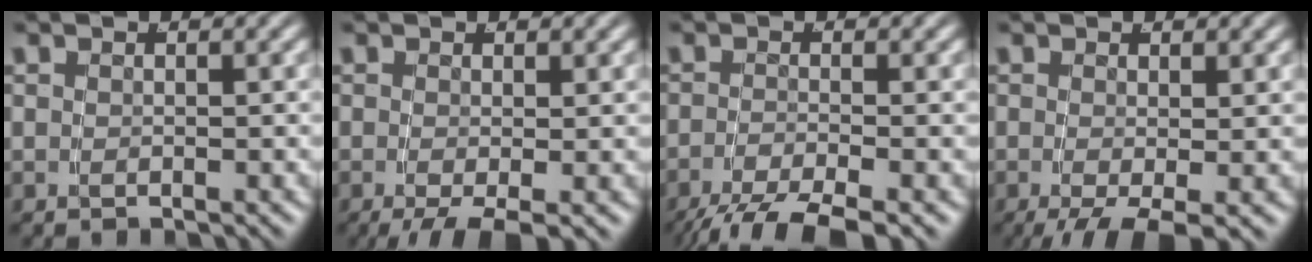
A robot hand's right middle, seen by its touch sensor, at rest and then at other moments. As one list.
[{"total": 4.6, "force": [-3.0, 1.8, 3.1], "torque": [-0.048, -0.022, -0.032]}, {"total": 5.3, "force": [-3.8, 1.7, 3.3], "torque": [-0.057, -0.019, -0.045]}, {"total": 5.5, "force": [-3.3, 2.3, 3.7], "torque": [-0.057, -0.029, -0.034]}]